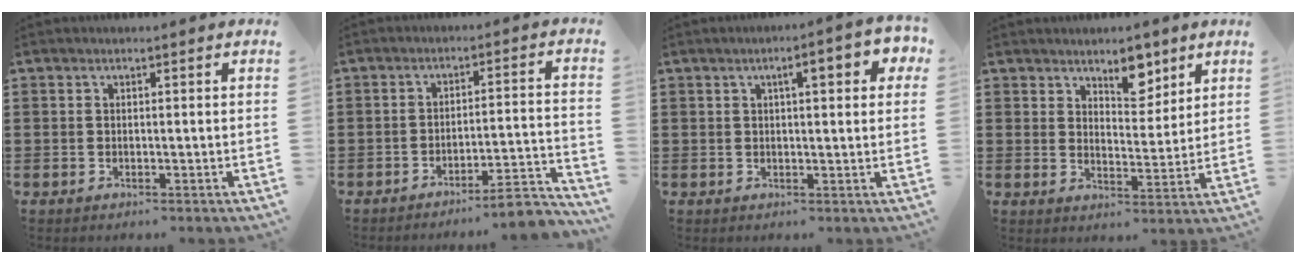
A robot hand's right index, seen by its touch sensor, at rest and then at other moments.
{"total": 5.5, "force": [-4.9, 0.2, 2.7], "torque": [-0.042, -0.011, -0.094]}
{"total": 4.7, "force": [1.5, 1.2, 4.3], "torque": [-0.064, -0.002, 0.016]}
{"total": 6.1, "force": [4.8, 2.8, 2.7], "torque": [-0.043, -0.011, 0.083]}